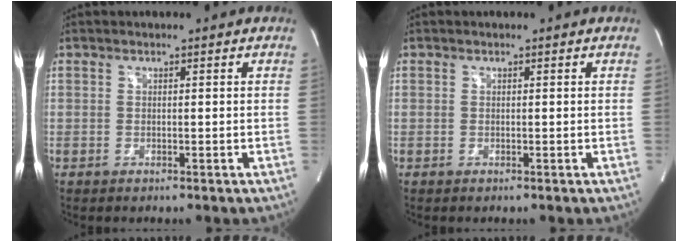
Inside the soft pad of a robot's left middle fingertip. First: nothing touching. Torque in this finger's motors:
{"motor_torque": [-0.04, -0.06, 0.17, 0.01]}